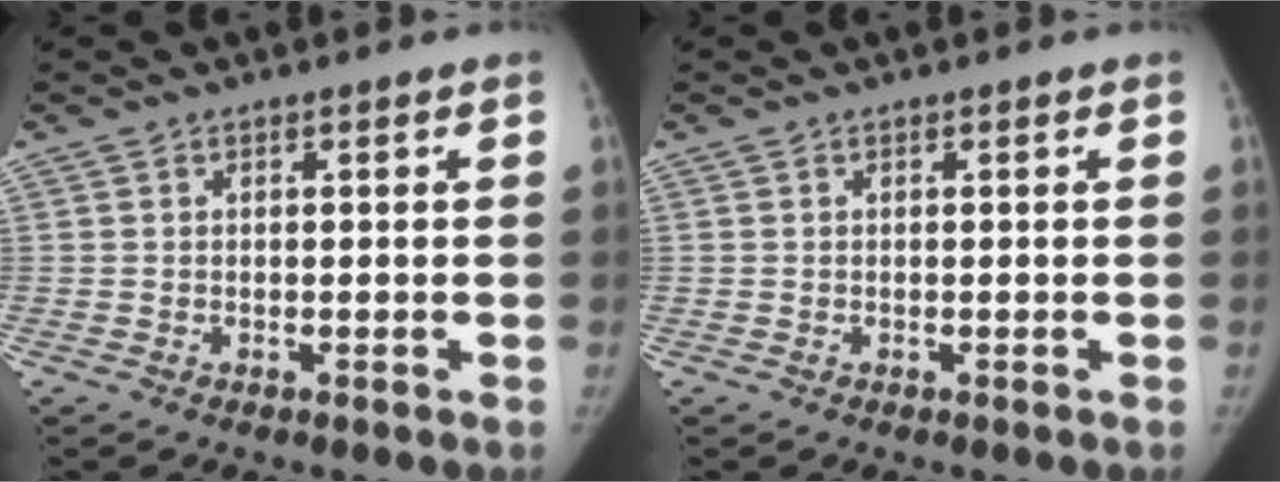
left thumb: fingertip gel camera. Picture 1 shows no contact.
{"total": 0.0}